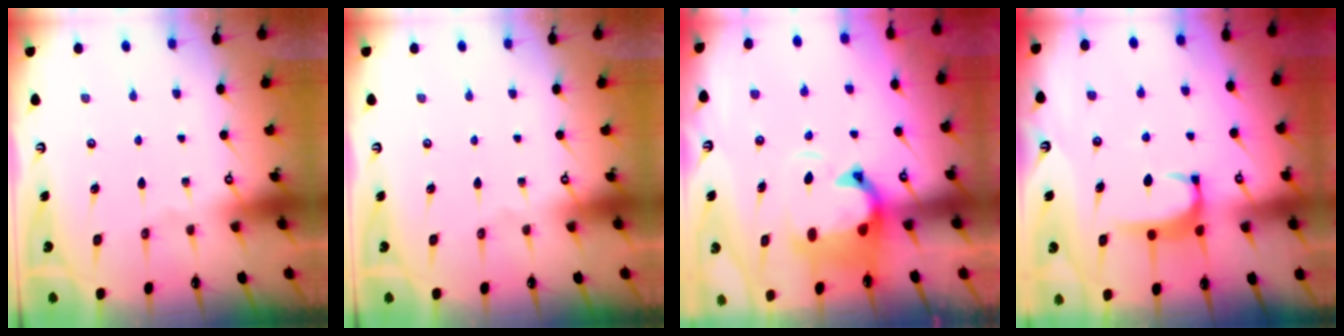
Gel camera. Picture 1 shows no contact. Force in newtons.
{"total": 0.0}
{"total": 3.1, "press": 2.8, "slide": 1.3}
{"total": 1.9, "press": 1.9, "slide": 0.5}